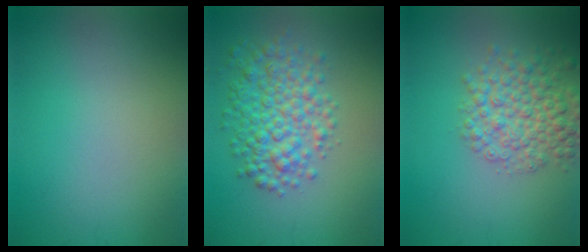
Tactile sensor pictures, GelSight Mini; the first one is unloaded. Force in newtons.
{"total": 5.2, "press": 5.2, "slide": 0.1}
{"total": 5.3, "press": 5.3, "slide": 0.2}